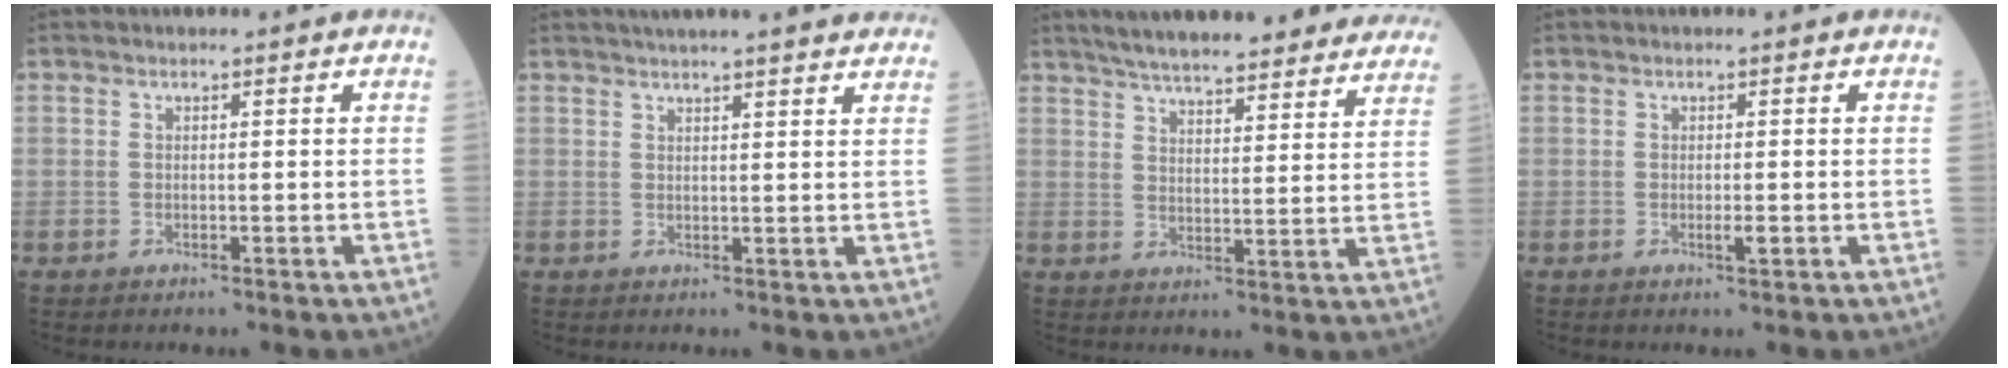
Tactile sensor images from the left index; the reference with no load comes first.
{"total": 13.5, "force": [12.1, 0.9, 6.0], "torque": [-0.080, 0.030, 0.143]}
{"total": 26.4, "force": [23.4, 4.6, 11.5], "torque": [-0.176, -0.008, 0.292]}
{"total": 1.2, "force": [-0.3, 0.2, 1.1], "torque": [-0.021, -0.002, -0.005]}